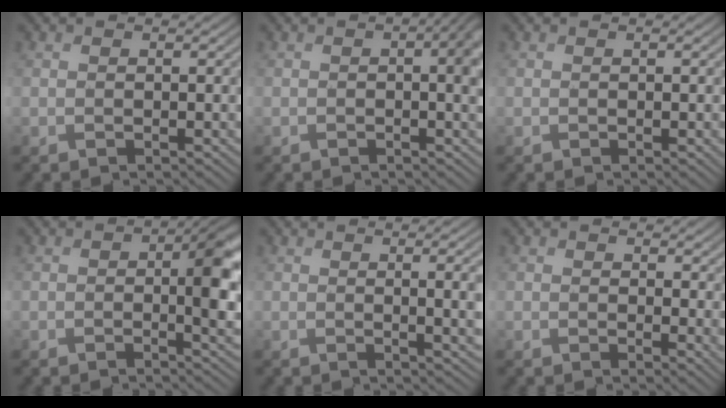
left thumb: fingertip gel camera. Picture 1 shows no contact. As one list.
[{"total": 3.9, "force": [0.1, 1.2, 3.7], "torque": [-0.048, 0.002, 0.000]}, {"total": 0.0}, {"total": 5.6, "force": [-0.1, 2.4, 5.1], "torque": [-0.065, -0.005, -0.002]}, {"total": 7.3, "force": [0.8, 2.2, 6.9], "torque": [-0.070, 0.012, 0.006]}, {"total": 2.6, "force": [1.3, 1.3, 1.8], "torque": [-0.025, -0.006, 0.023]}]